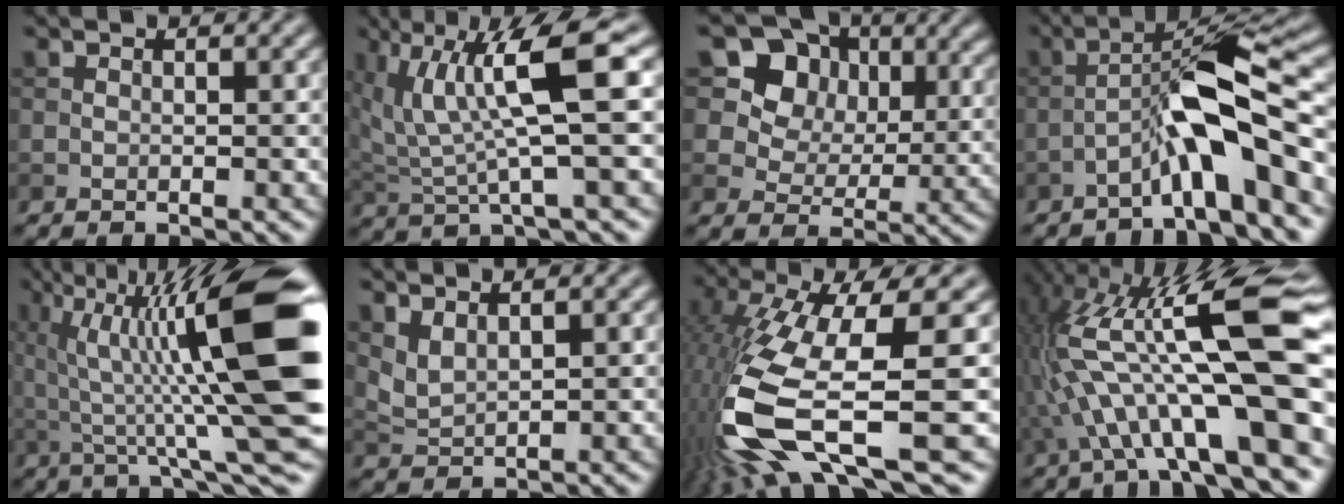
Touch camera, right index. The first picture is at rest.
{"total": 8.3, "force": [2.8, 1.7, 7.7], "torque": [-0.143, -0.001, 0.057]}
{"total": 14.6, "force": [7.7, 10.4, 6.8], "torque": [-0.165, 0.040, 0.148]}
{"total": 7.7, "force": [-3.4, 1.0, 6.8], "torque": [-0.114, 0.025, -0.063]}
{"total": 14.9, "force": [3.7, 2.5, 14.3], "torque": [-0.206, 0.014, 0.064]}
{"total": 2.0, "force": [1.4, 0.7, 1.2], "torque": [-0.034, -0.003, 0.035]}
{"total": 13.4, "force": [-4.5, 3.5, 12.0], "torque": [-0.258, -0.016, -0.076]}
{"total": 15.3, "force": [-0.7, 4.1, 14.8], "torque": [-0.253, 0.023, -0.002]}